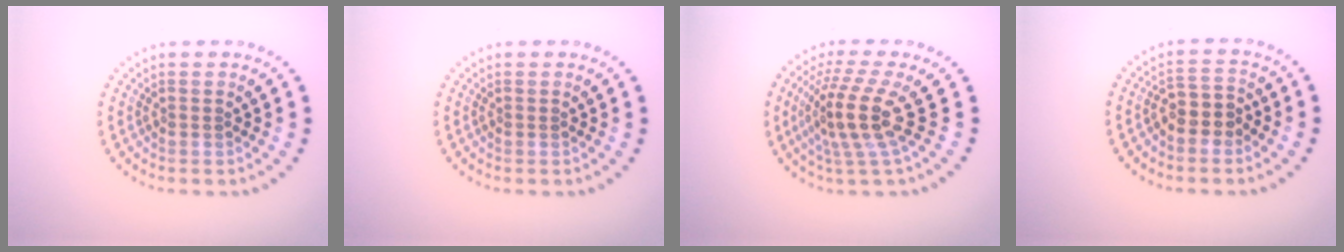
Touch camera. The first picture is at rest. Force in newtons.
{"total": 0.0}
{"total": 4.8, "press": 3.6, "slide": 3.2}
{"total": 2.4, "press": 2.2, "slide": 1.0}